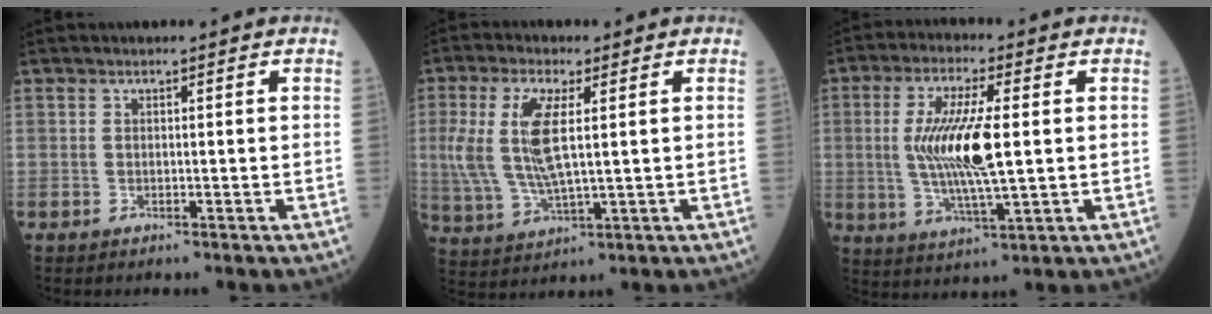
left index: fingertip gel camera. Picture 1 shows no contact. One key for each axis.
{"total": 9.9, "fx": 1.8, "fy": 2.9, "fz": 9.3, "tx": -0.222, "ty": 0.004, "tz": 0.043}
{"total": 11.3, "fx": 0.7, "fy": 1.8, "fz": 11.1, "tx": -0.230, "ty": -0.001, "tz": 0.019}